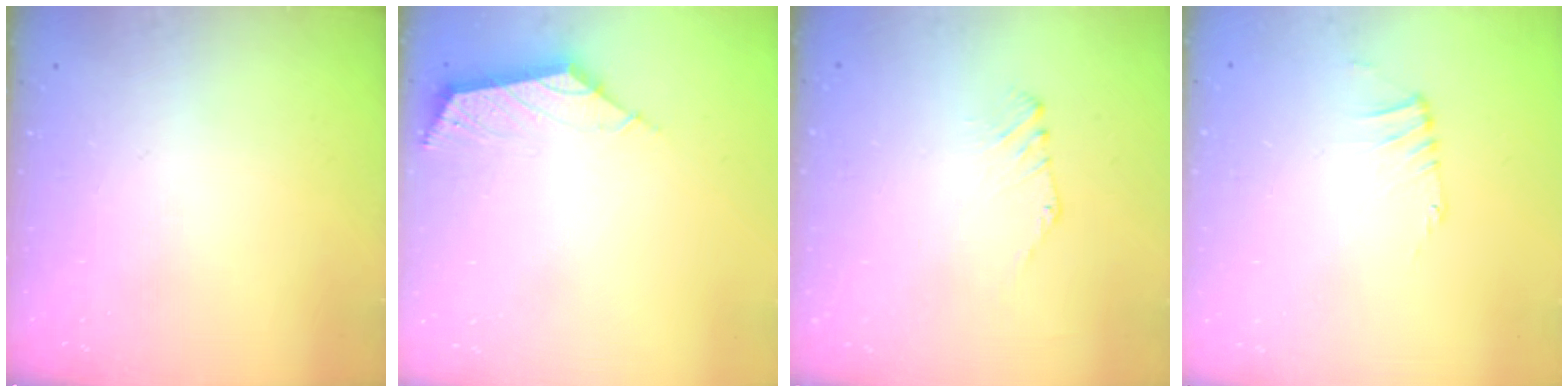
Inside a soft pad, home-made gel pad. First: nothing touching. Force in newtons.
{"total": 2.9, "press": 2.8, "slide": 0.7}
{"total": 0.6, "press": 0.5, "slide": 0.3}
{"total": 0.0}